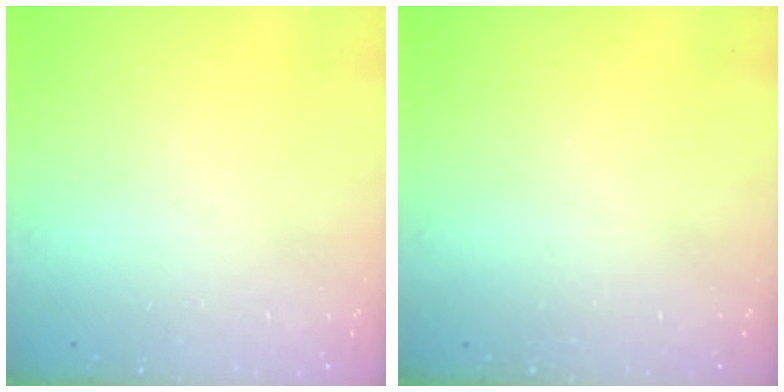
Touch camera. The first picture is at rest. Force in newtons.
{"total": 0.0}